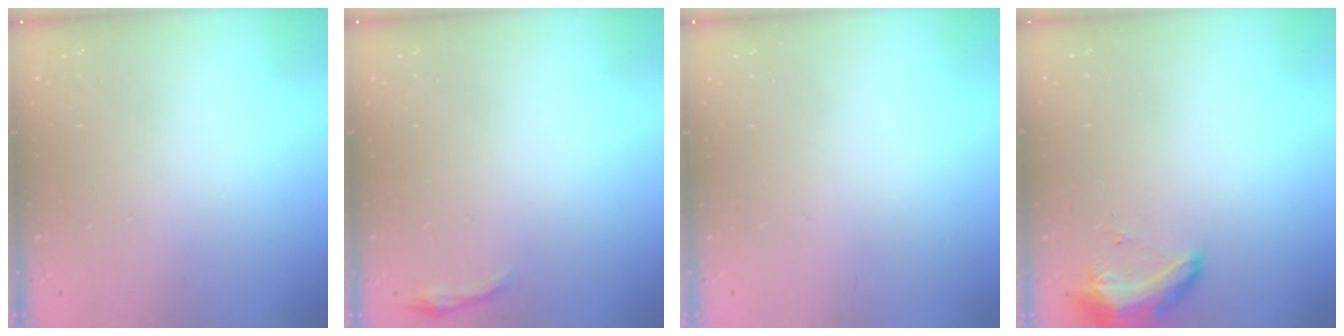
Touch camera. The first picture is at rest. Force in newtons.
{"total": 3.1, "press": 3.0, "slide": 0.7}
{"total": 0.0}
{"total": 16.9, "press": 11.4, "slide": 12.5}